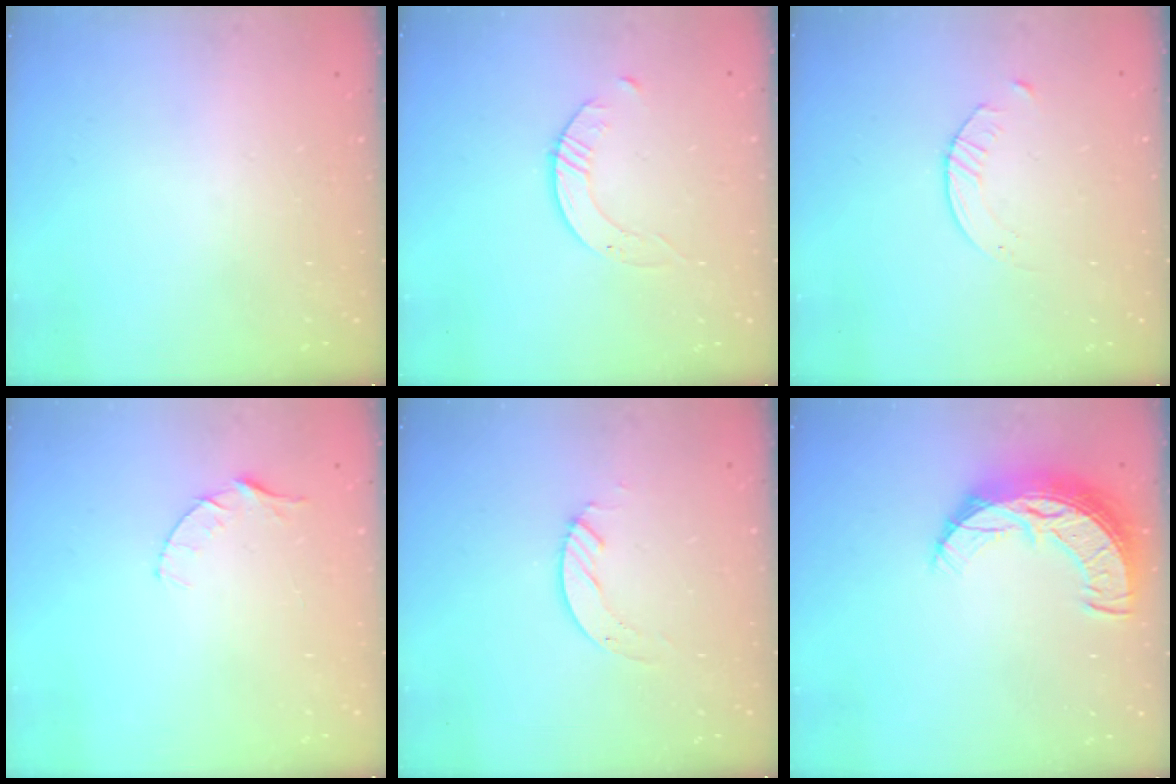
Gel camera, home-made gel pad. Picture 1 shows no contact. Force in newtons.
{"total": 2.6, "press": 2.6, "slide": 0.3}
{"total": 2.8, "press": 2.7, "slide": 0.3}
{"total": 4.1, "press": 4.0, "slide": 0.4}
{"total": 3.5, "press": 3.5, "slide": 0.4}
{"total": 11.2, "press": 11.1, "slide": 0.9}